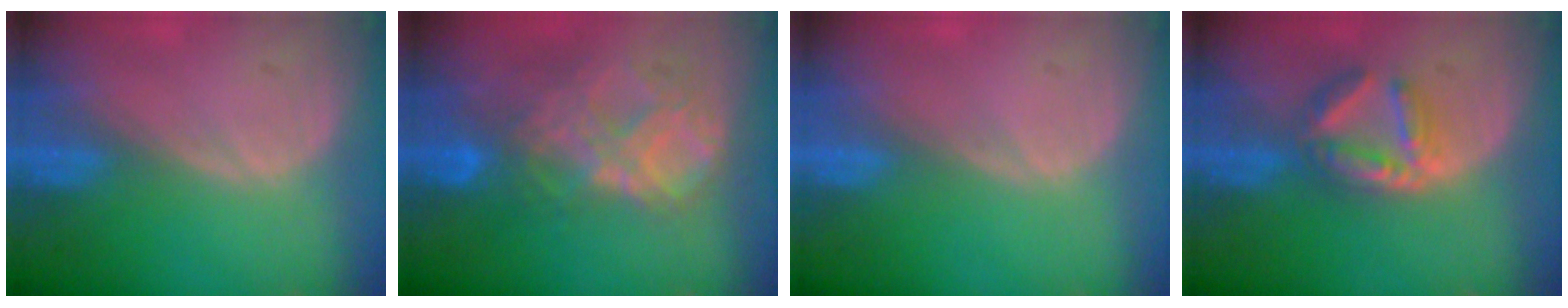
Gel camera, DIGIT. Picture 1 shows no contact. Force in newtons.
{"total": 9.0, "press": 7.7, "slide": 4.6}
{"total": 0.0}
{"total": 5.7, "press": 5.5, "slide": 1.4}